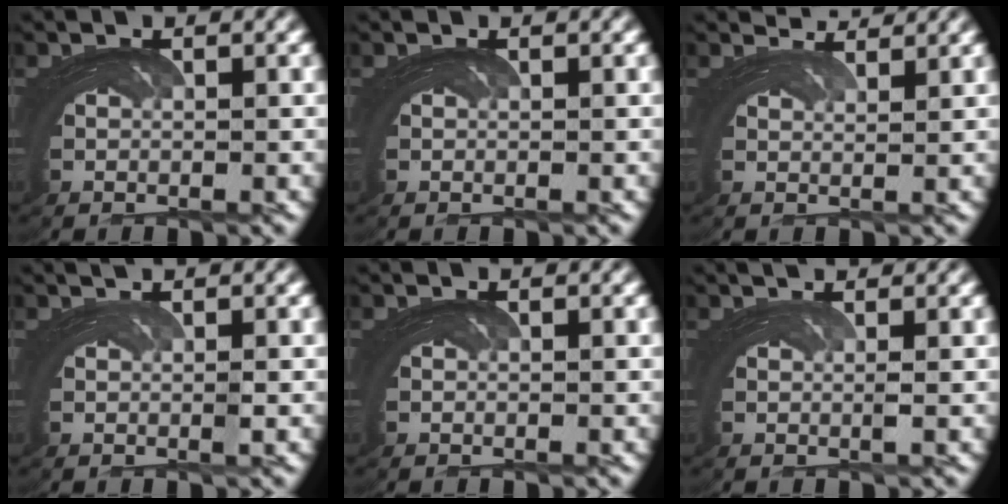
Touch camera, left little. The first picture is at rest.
{"total": 0.0}
{"total": 2.8, "force": [2.4, -1.3, -0.8], "torque": [0.027, 0.014, 0.032]}
{"total": 1.7, "force": [0.8, -1.2, -0.8], "torque": [0.023, 0.011, 0.006]}
{"total": 0.0}
{"total": 2.1, "force": [1.0, -1.6, -1.0], "torque": [0.028, 0.011, 0.010]}